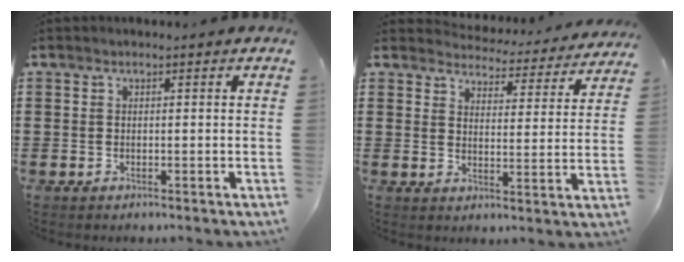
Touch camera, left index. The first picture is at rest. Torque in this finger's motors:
{"motor_torque": [2.14, 0.00, -0.19, -0.07]}